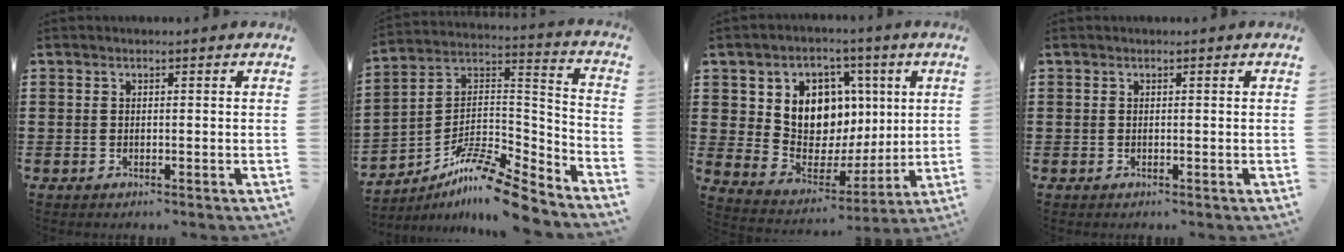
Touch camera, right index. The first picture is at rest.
{"total": 11.0, "force": [-9.2, 2.0, 5.6], "torque": [-0.103, 0.020, -0.186]}
{"total": 9.3, "force": [3.5, 7.8, 3.7], "torque": [-0.088, -0.028, 0.067]}
{"total": 0.0}